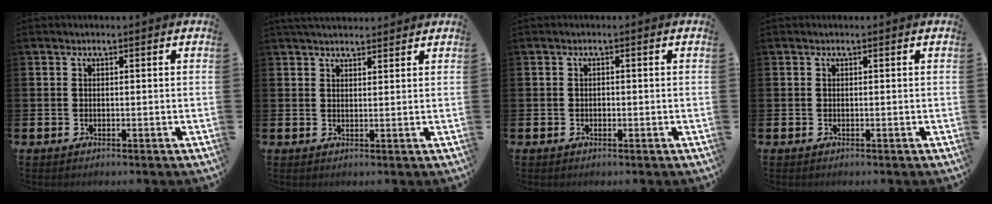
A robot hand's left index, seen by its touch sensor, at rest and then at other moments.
{"total": 2.7, "force": [2.6, 0.6, 0.5], "torque": [0.000, -0.013, 0.044]}
{"total": 0.6, "force": [-0.1, 0.6, 0.2], "torque": [0.003, 0.001, -0.006]}
{"total": 0.0}